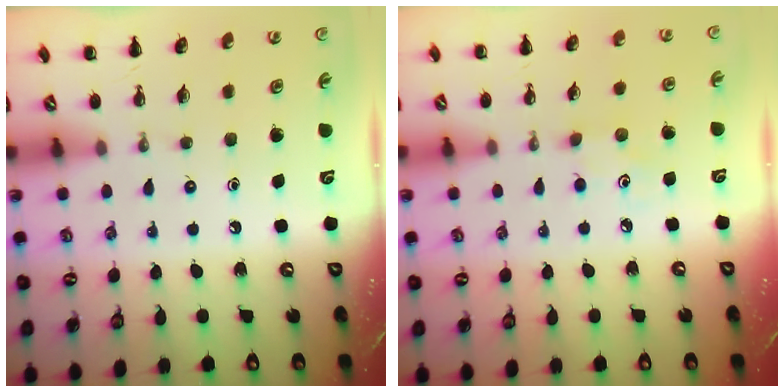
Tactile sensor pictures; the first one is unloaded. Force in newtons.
{"total": 2.4, "press": 2.3, "slide": 0.7}